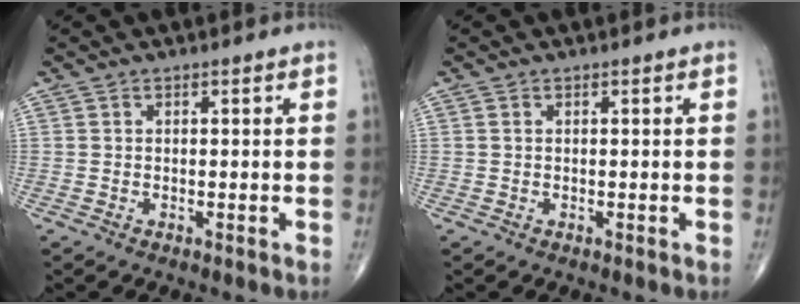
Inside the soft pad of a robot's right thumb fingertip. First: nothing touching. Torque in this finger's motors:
{"motor_torque": [-0.32, 0.09, -0.11, -0.10, 0.02]}